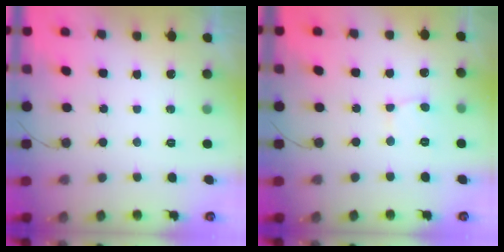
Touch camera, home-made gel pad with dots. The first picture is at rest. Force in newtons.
{"total": 2.6, "press": 2.6, "slide": 0.2}